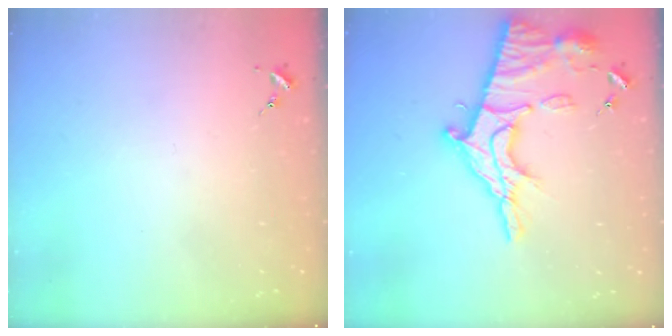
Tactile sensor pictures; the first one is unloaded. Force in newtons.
{"total": 19.8, "press": 19.8, "slide": 1.8}